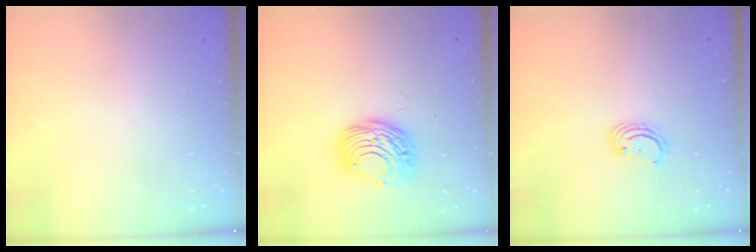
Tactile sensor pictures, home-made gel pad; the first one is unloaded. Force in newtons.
{"total": 9.0, "press": 8.9, "slide": 0.5}
{"total": 2.5, "press": 2.5, "slide": 0.3}